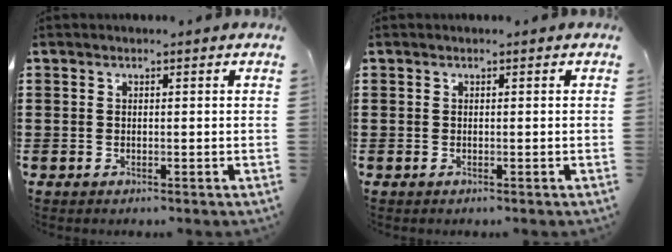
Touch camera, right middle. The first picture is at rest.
{"total": 0.0}